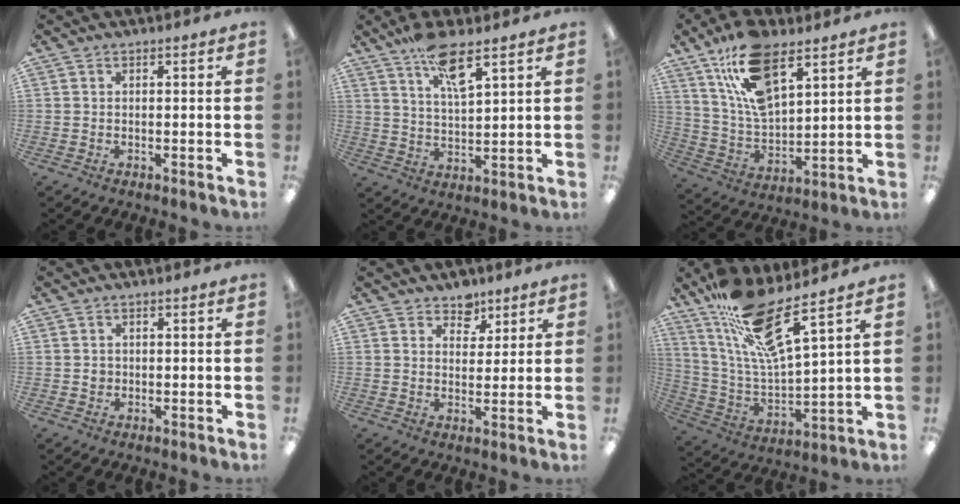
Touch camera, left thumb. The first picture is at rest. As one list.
[{"total": 10.2, "force": [7.0, 2.7, 6.9], "torque": [-0.116, -0.035, 0.121]}, {"total": 17.1, "force": [10.4, 8.0, 10.9], "torque": [-0.214, -0.033, 0.186]}, {"total": 1.4, "force": [0.0, 1.3, 0.6], "torque": [-0.012, 0.006, -0.001]}, {"total": 5.7, "force": [4.1, 3.7, 1.0], "torque": [-0.006, -0.021, 0.072]}, {"total": 16.9, "force": [11.8, 3.8, 11.5], "torque": [-0.226, -0.060, 0.204]}]